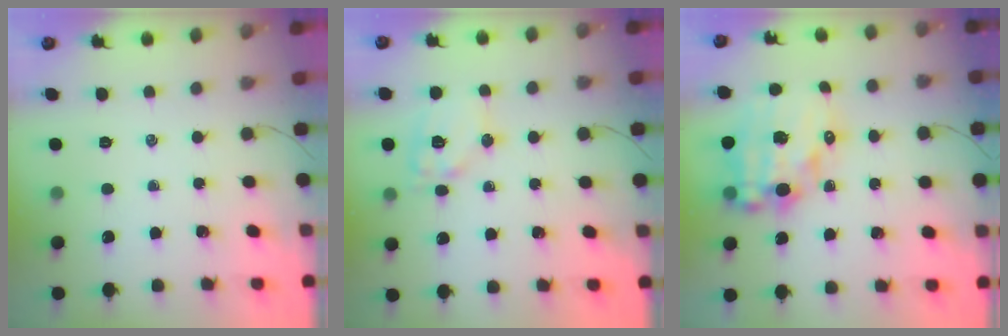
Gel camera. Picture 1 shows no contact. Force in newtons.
{"total": 11.9, "press": 11.8, "slide": 1.3}
{"total": 16.1, "press": 15.6, "slide": 3.8}